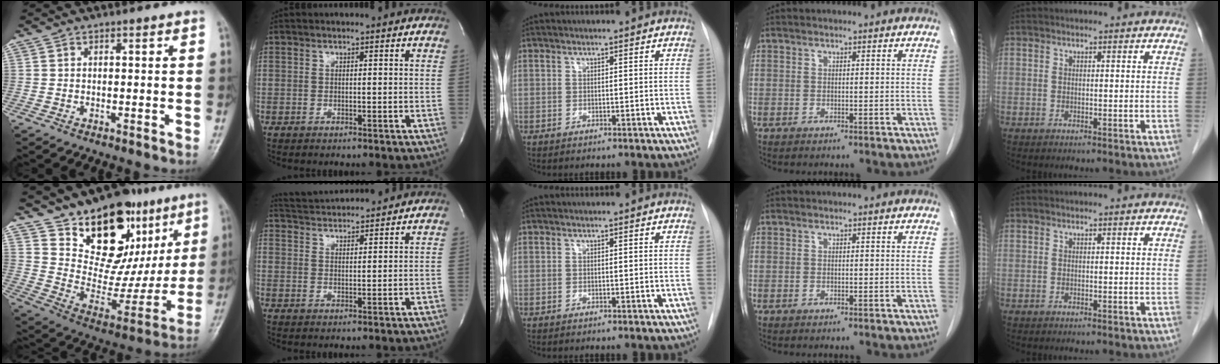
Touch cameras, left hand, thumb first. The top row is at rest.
{"thumb": {"total": 23.4, "force": [13.0, 13.5, 14.0], "torque": [-0.140, -0.048, 0.217]}, "index": {"total": 8.3, "force": [8.1, 0.1, 1.7], "torque": [-0.042, 0.024, 0.132]}}